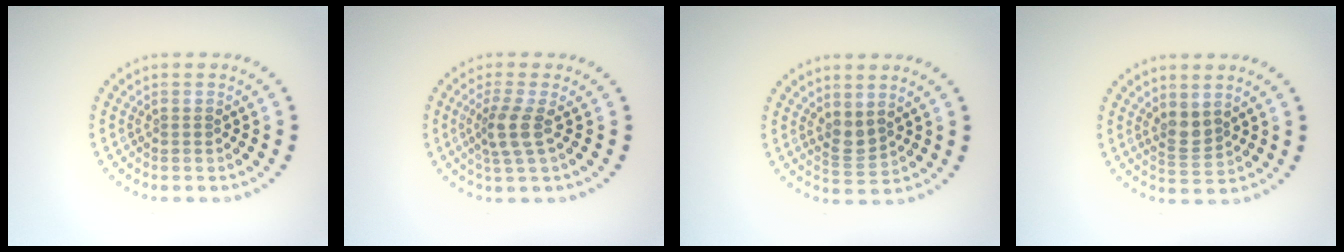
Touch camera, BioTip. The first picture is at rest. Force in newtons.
{"total": 2.7, "press": 2.1, "slide": 1.7}
{"total": 1.8, "press": 1.5, "slide": 1.0}
{"total": 2.0, "press": 1.7, "slide": 1.2}